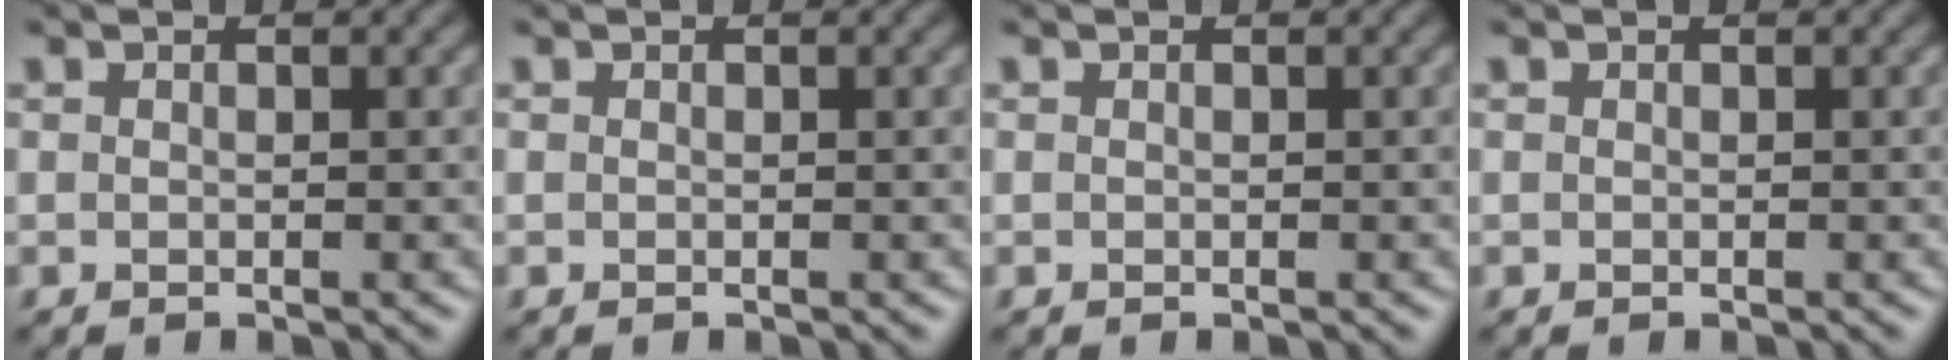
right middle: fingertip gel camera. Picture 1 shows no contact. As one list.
[{"total": 0.0}, {"total": 0.0}, {"total": 0.0}]